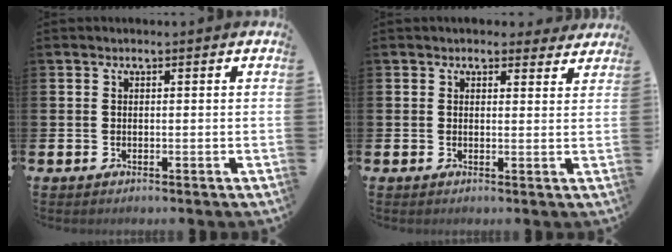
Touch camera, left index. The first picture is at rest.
{"total": 2.5, "force": [2.3, 0.8, 0.1], "torque": [-0.001, -0.007, 0.041]}